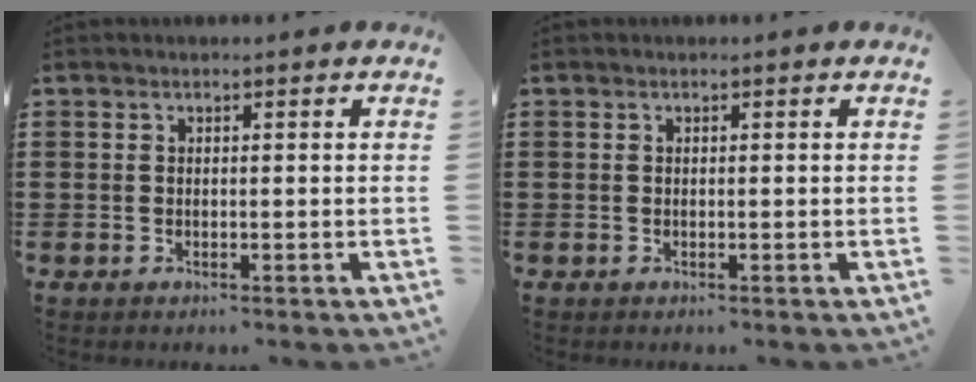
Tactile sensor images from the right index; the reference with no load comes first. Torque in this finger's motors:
{"motor_torque": [-0.48, 0.92, 0.00, 0.00]}